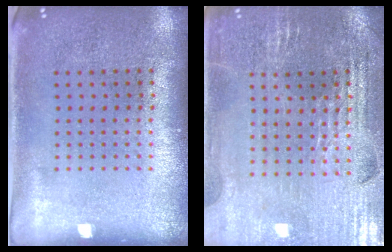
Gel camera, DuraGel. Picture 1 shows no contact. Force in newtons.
{"total": 2.9, "press": 2.9, "slide": 0.6}